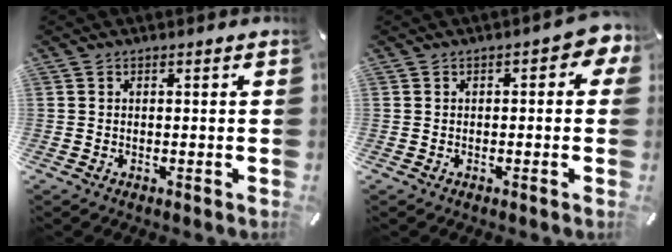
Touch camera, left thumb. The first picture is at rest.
{"total": 3.2, "force": [-0.1, 1.7, 2.7], "torque": [-0.035, 0.002, -0.005]}